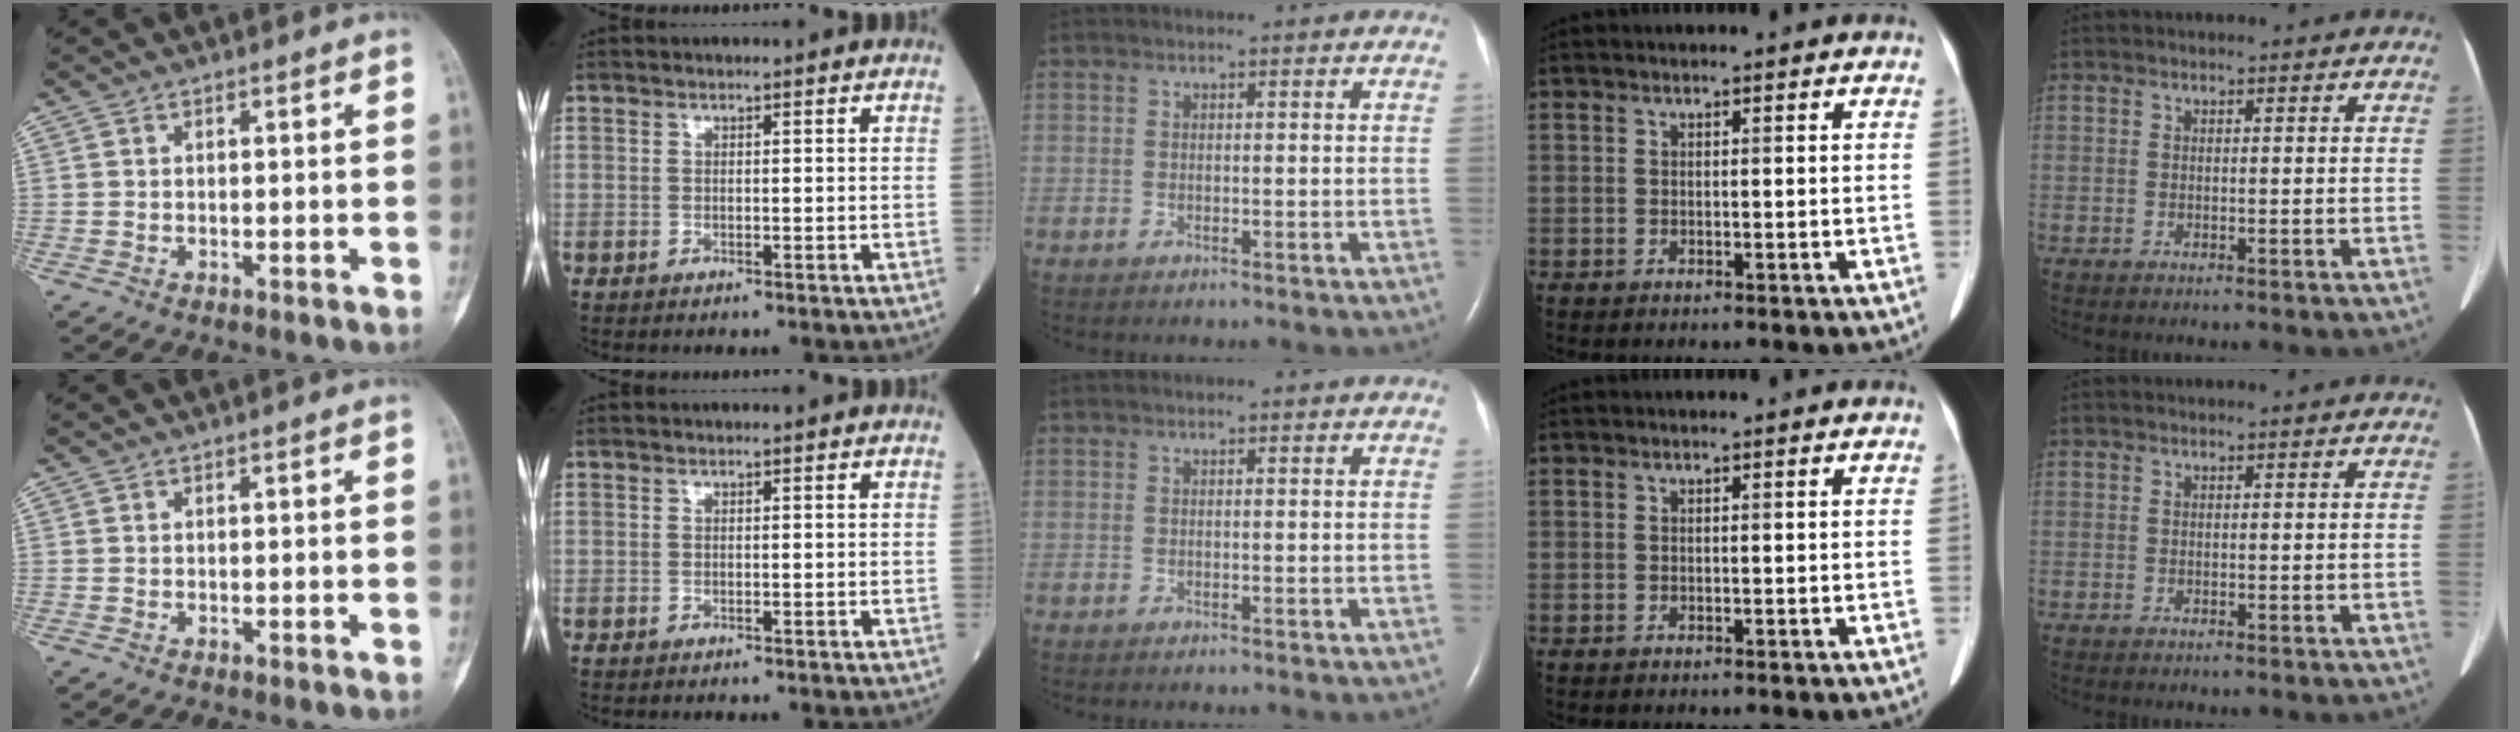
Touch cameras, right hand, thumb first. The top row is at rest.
{}